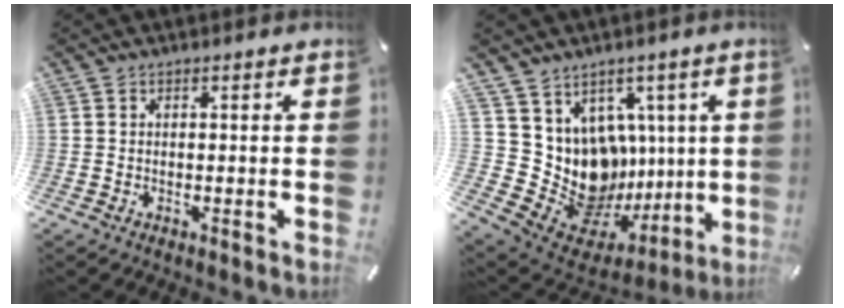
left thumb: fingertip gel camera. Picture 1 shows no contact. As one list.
[{"total": 13.4, "force": [1.1, 12.7, 4.2], "torque": [-0.055, -0.065, 0.058]}]